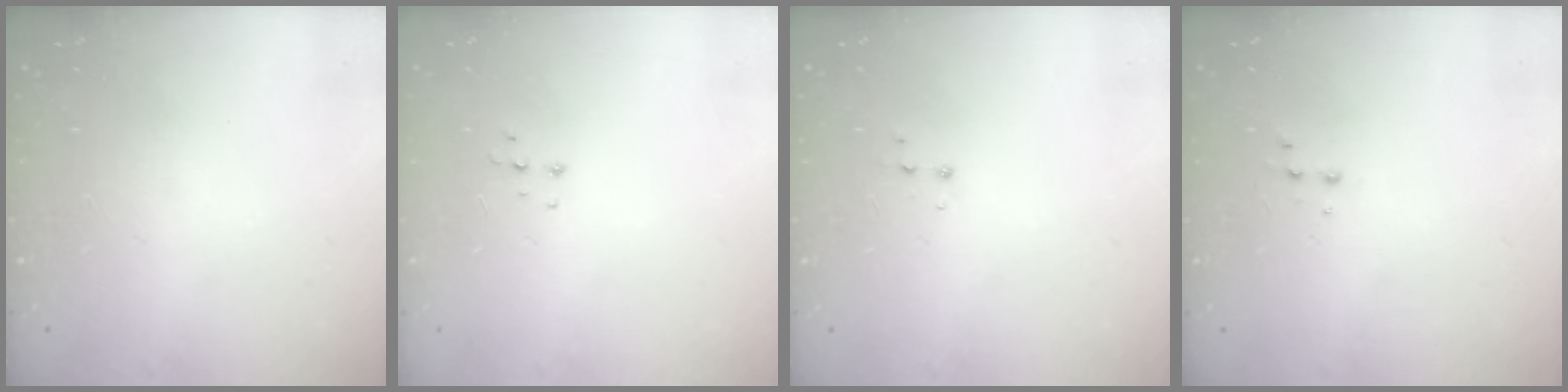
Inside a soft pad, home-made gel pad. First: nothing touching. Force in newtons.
{"total": 3.7, "press": 3.7, "slide": 0.3}
{"total": 3.3, "press": 3.2, "slide": 0.4}
{"total": 1.9, "press": 1.9, "slide": 0.2}